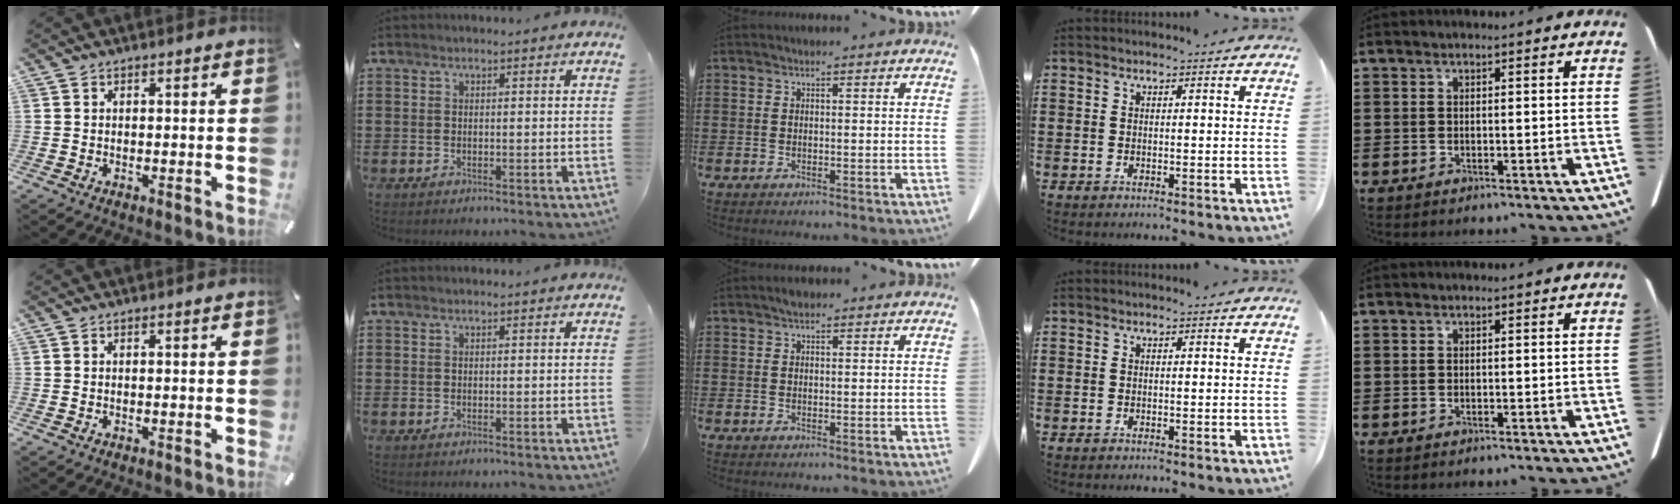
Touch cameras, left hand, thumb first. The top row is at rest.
{"middle": {"total": 0.9, "force": [0.7, 0.4, 0.3], "torque": [0.000, -0.001, 0.012]}}